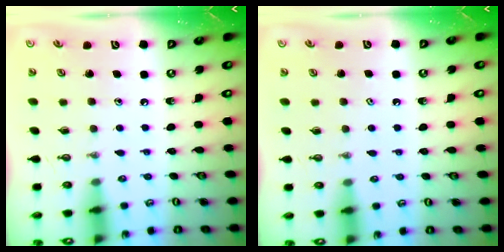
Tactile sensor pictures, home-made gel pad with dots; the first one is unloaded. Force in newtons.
{"total": 0.9, "press": 0.6, "slide": 0.6}